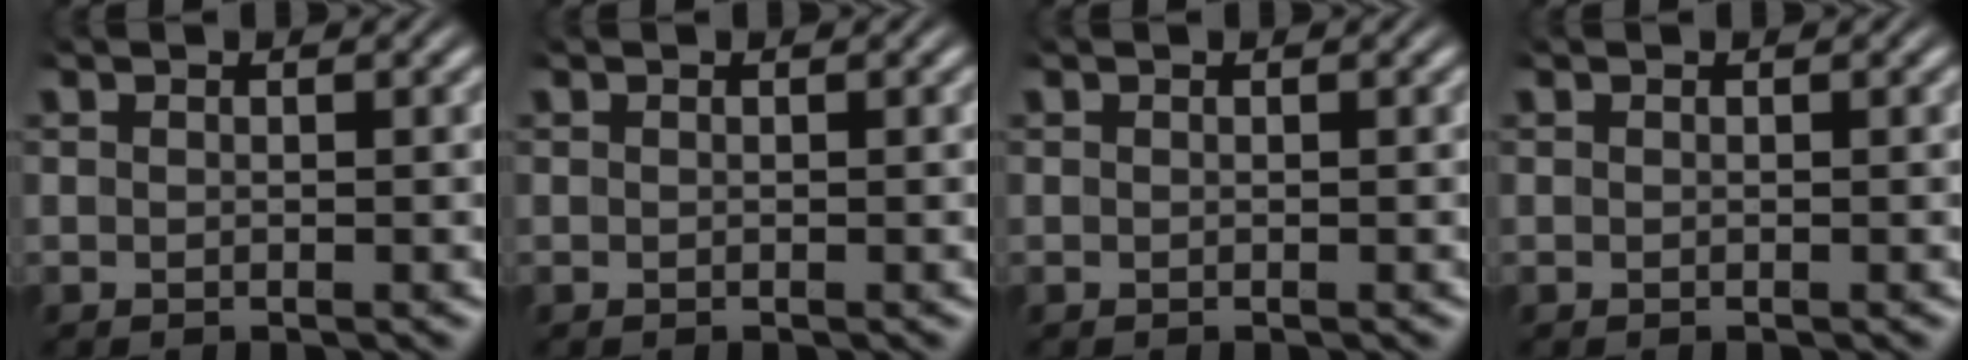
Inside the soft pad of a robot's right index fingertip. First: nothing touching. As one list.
[{"total": 0.0}, {"total": 0.0}, {"total": 0.0}]